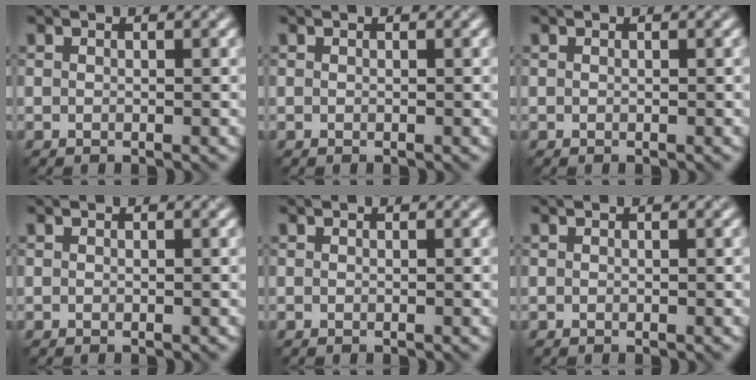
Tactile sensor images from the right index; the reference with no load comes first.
{"total": 0.0}
{"total": 0.0}
{"total": 0.0}
{"total": 0.0}
{"total": 0.0}